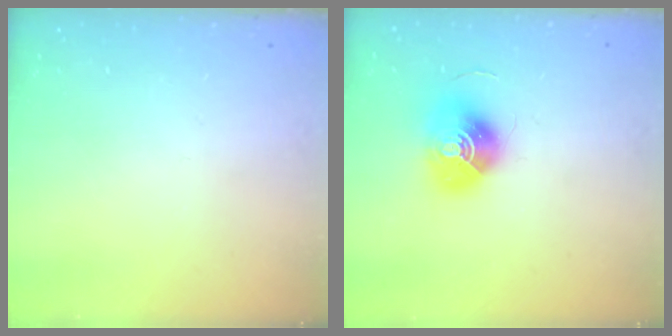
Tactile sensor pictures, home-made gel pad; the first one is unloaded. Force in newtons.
{"total": 12.7, "press": 12.7, "slide": 0.5}